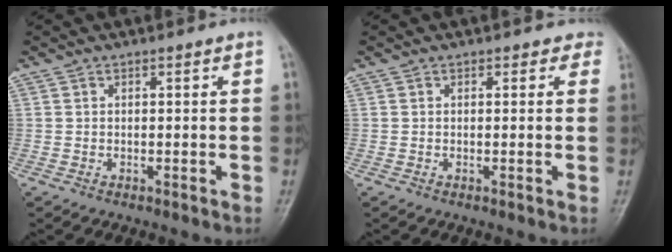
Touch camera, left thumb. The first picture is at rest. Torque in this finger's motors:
{"motor_torque": [0.03, -0.15, -0.18, -0.03, 0.02]}